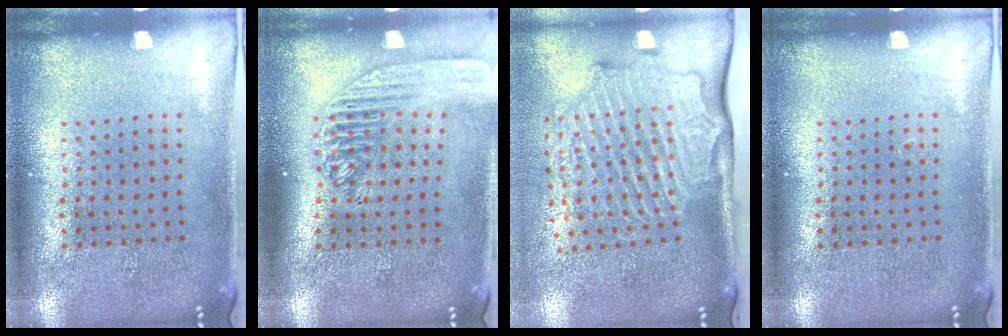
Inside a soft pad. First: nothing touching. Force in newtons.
{"total": 2.1, "press": 1.8, "slide": 1.1}
{"total": 3.0, "press": 2.3, "slide": 2.0}
{"total": 0.0}